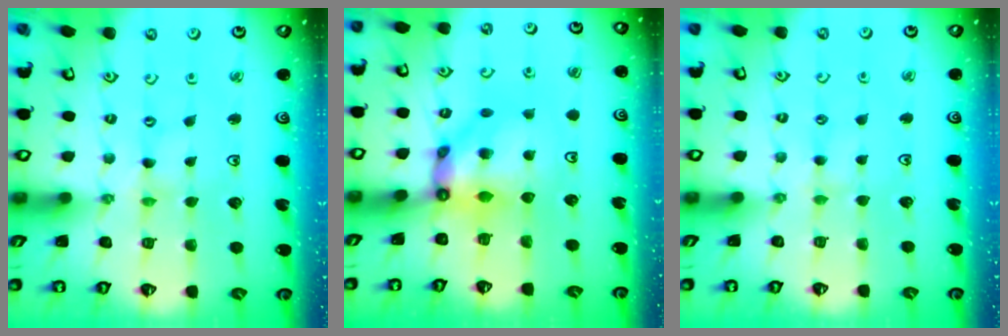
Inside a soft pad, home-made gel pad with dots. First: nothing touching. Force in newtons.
{"total": 11.0, "press": 10.9, "slide": 1.6}
{"total": 2.2, "press": 2.2, "slide": 0.4}